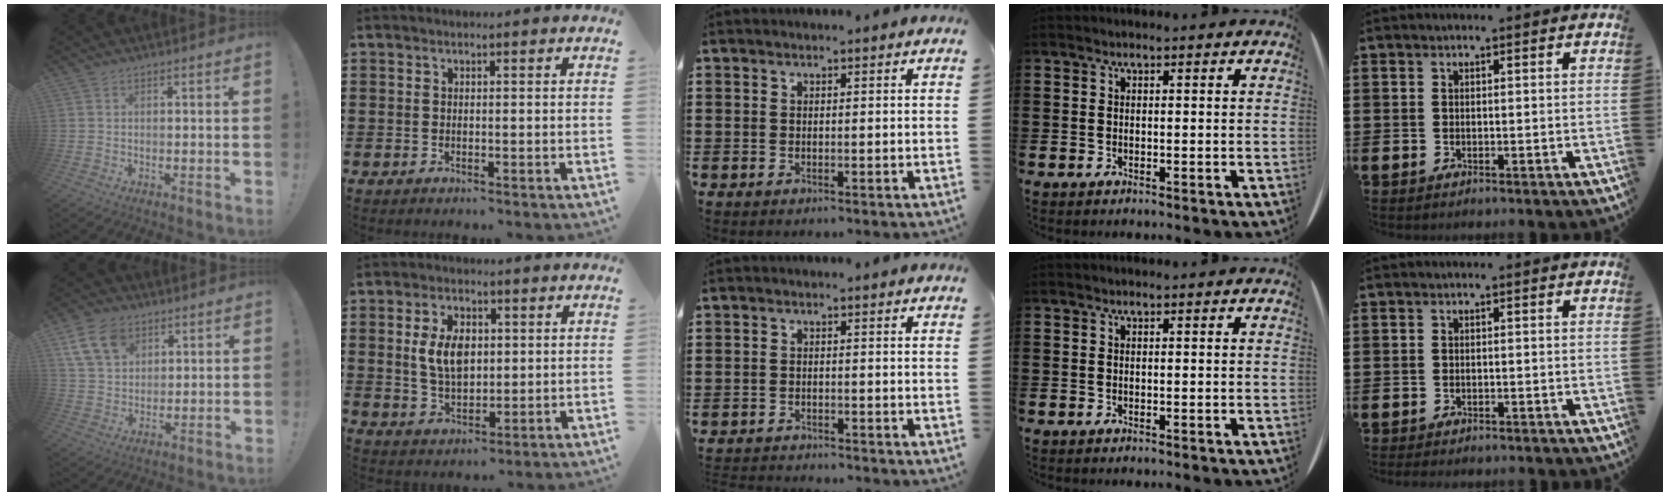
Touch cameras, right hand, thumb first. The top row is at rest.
{"thumb": {"total": 11.8, "force": [6.3, 8.1, 5.7], "torque": [-0.105, -0.018, 0.128]}, "index": {"total": 6.8, "force": [1.1, 4.1, 5.3], "torque": [-0.118, 0.007, 0.011]}, "middle": {"total": 1.7, "force": [-1.7, 0.1, -0.1], "torque": [-0.004, 0.000, -0.037]}}